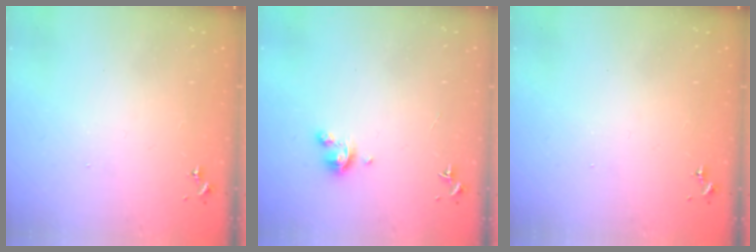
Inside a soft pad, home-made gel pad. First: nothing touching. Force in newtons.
{"total": 3.8, "press": 3.7, "slide": 0.3}
{"total": 0.0}